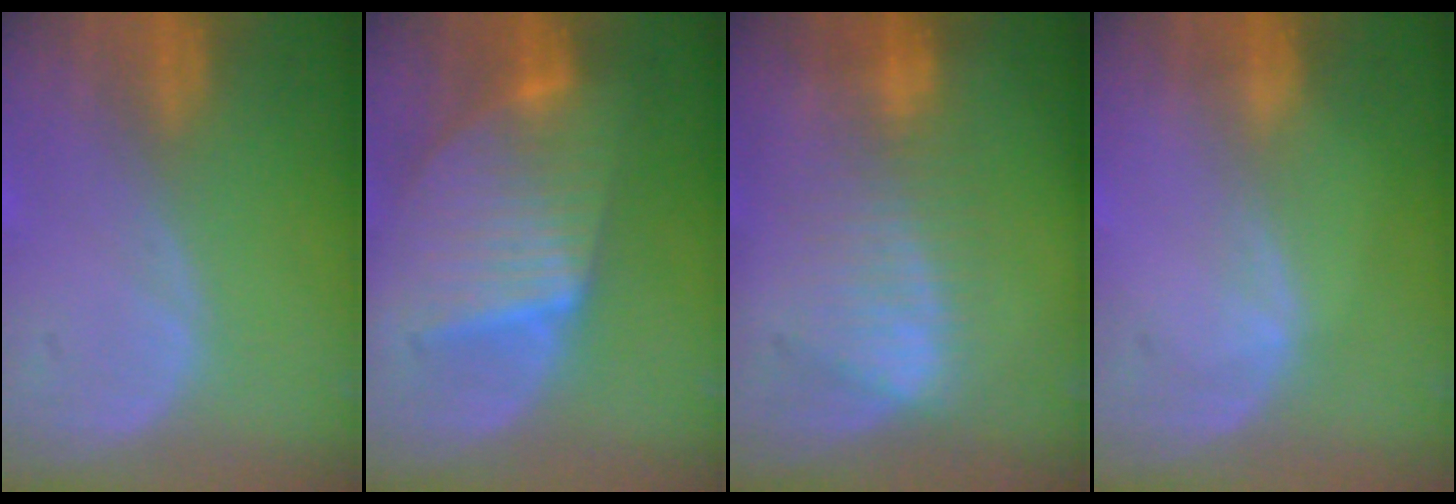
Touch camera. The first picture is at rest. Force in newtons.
{"total": 9.3, "press": 9.3, "slide": 0.6}
{"total": 6.9, "press": 6.9, "slide": 0.6}
{"total": 0.9, "press": 0.8, "slide": 0.2}